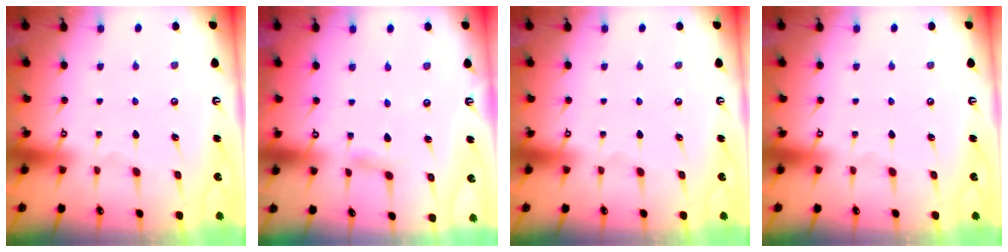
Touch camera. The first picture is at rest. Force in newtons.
{"total": 3.5, "press": 3.5, "slide": 0.5}
{"total": 0.0}
{"total": 0.0}